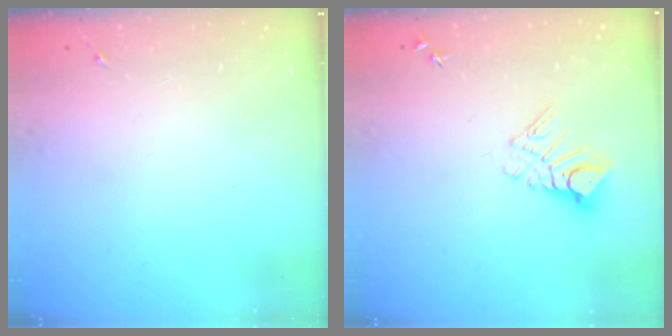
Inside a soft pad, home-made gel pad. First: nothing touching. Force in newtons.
{"total": 8.9, "press": 8.9, "slide": 0.8}